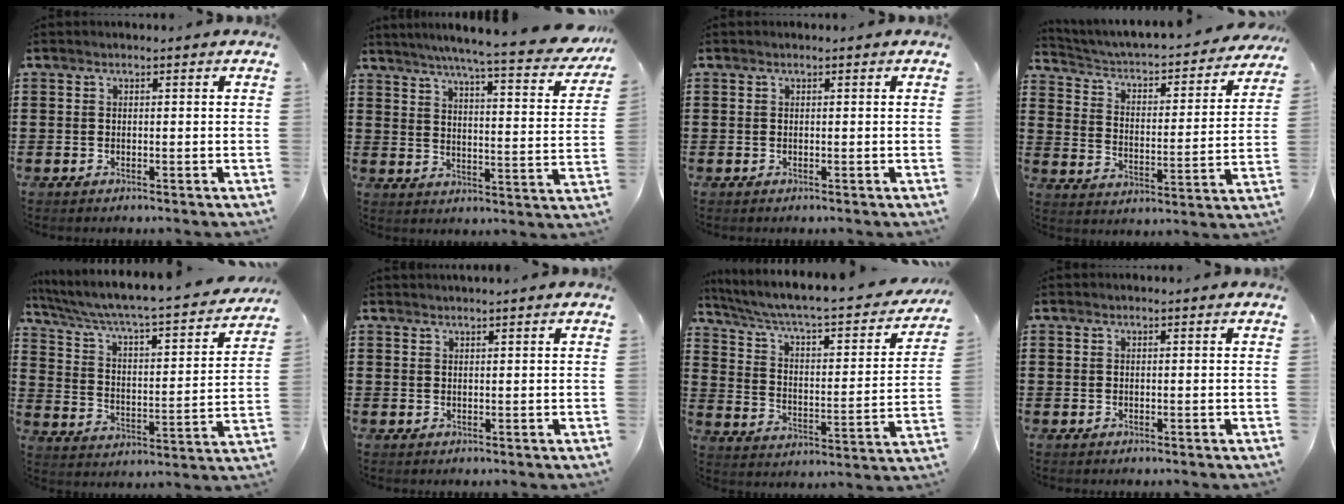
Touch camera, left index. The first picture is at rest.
{"total": 6.4, "force": [5.4, -0.6, 3.4], "torque": [-0.072, -0.047, 0.082]}
{"total": 0.0}
{"total": 2.8, "force": [2.3, 0.6, 1.5], "torque": [-0.043, -0.030, 0.027]}
{"total": 4.3, "force": [3.6, 0.4, 2.3], "torque": [-0.066, -0.041, 0.050]}
{"total": 0.6, "force": [0.6, 0.0, 0.0], "torque": [-0.001, -0.002, 0.013]}
{"total": 5.2, "force": [4.1, 0.7, 3.1], "torque": [-0.081, -0.043, 0.062]}
{"total": 0.0}